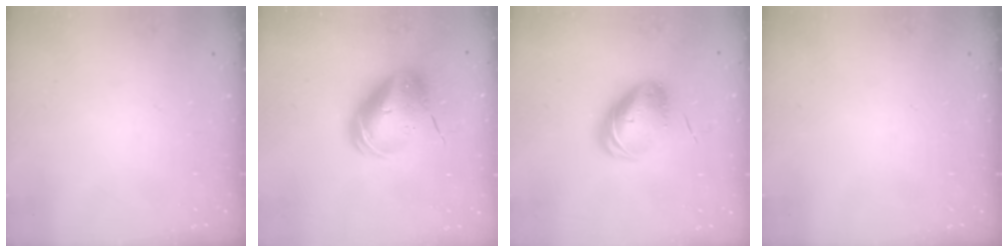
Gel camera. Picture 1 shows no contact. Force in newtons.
{"total": 15.0, "press": 14.7, "slide": 3.0}
{"total": 10.7, "press": 10.4, "slide": 2.5}
{"total": 0.0}